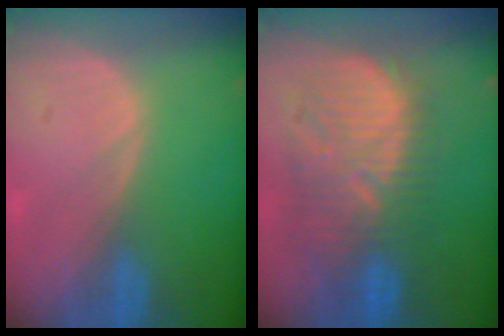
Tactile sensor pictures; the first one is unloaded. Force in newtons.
{"total": 11.1, "press": 10.7, "slide": 2.9}